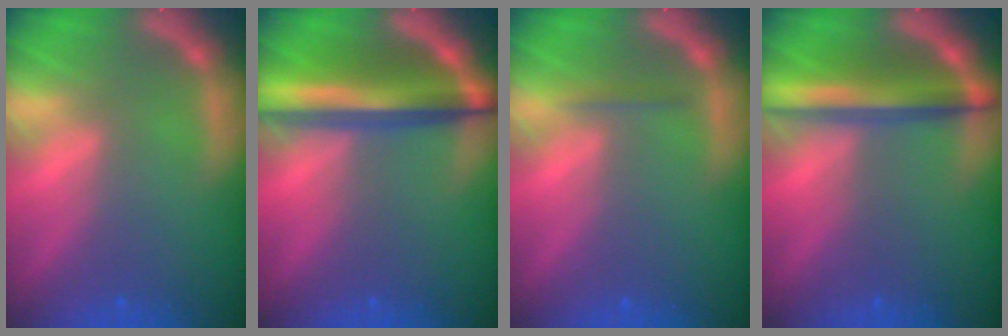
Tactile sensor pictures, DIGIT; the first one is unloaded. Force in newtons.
{"total": 8.1}
{"total": 0.9}
{"total": 6.0}